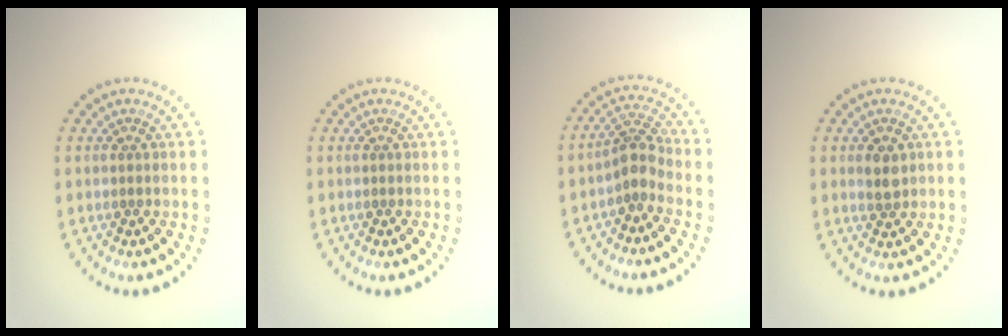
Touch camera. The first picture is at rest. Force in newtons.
{"total": 0.0}
{"total": 2.5, "press": 2.0, "slide": 1.6}
{"total": 1.8, "press": 1.8, "slide": 0.4}